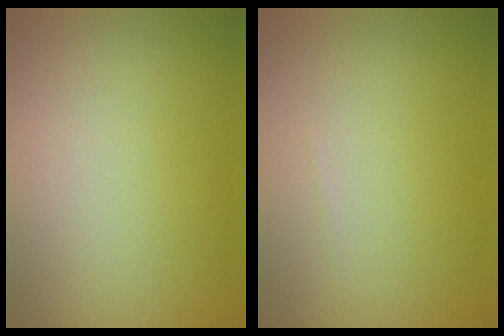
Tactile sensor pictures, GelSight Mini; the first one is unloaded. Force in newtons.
{"total": 0.0}